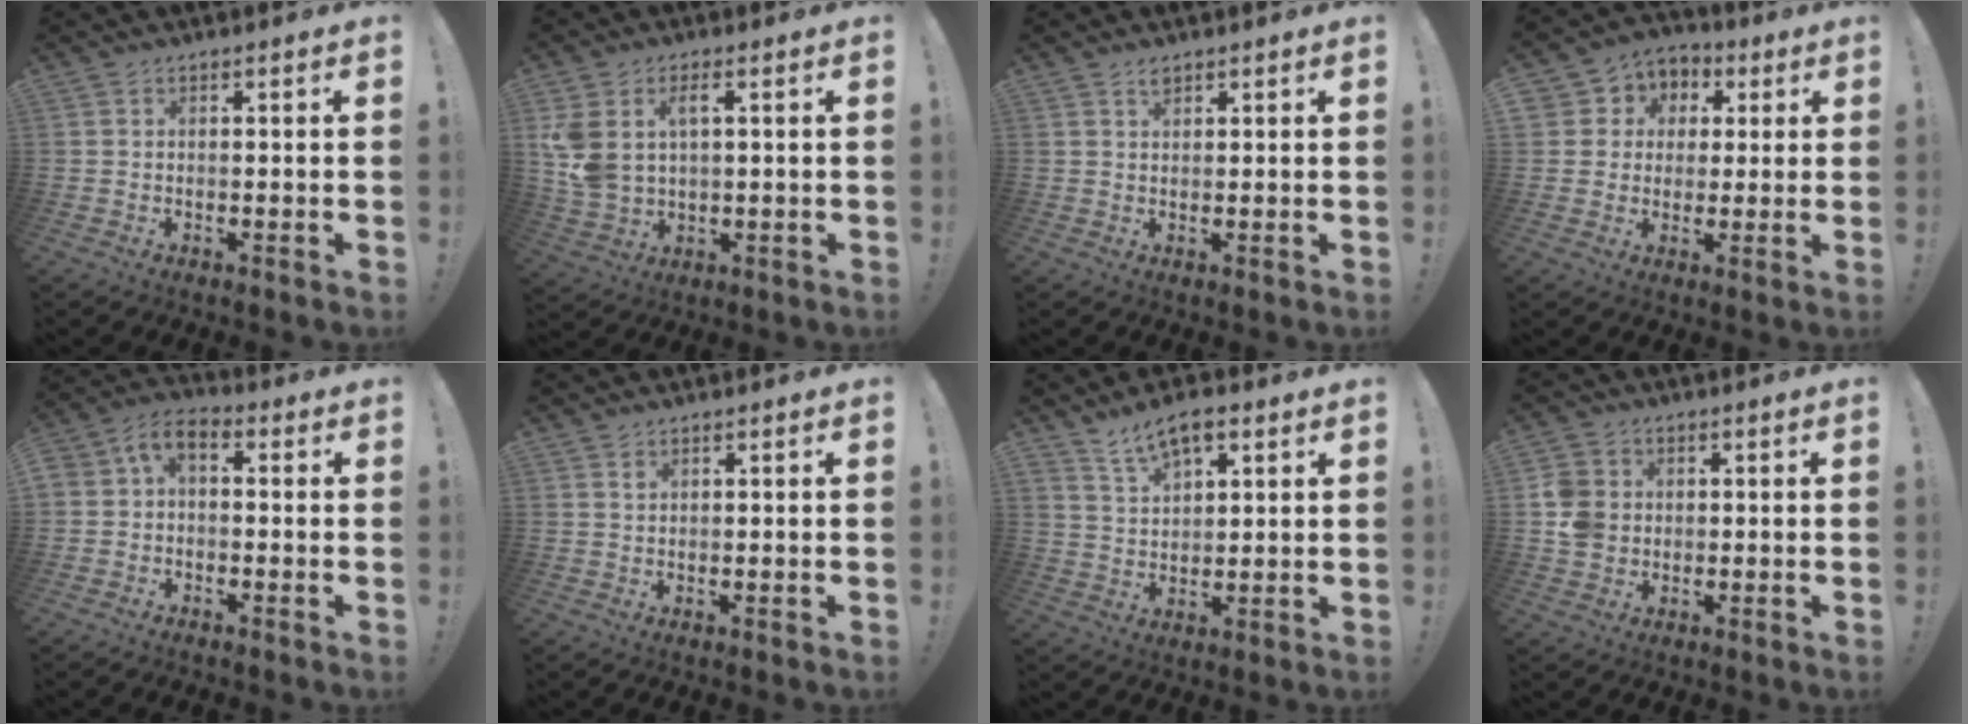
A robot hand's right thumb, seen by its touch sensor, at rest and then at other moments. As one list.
[{"total": 8.3, "force": [3.0, 5.2, 5.7], "torque": [-0.121, -0.008, 0.056]}, {"total": 1.7, "force": [1.3, 0.8, 0.7], "torque": [0.006, -0.011, 0.021]}, {"total": 7.5, "force": [0.3, 7.3, 1.8], "torque": [-0.032, -0.001, 0.011]}, {"total": 4.3, "force": [-0.7, 3.0, 3.1], "torque": [-0.065, 0.006, -0.010]}, {"total": 1.3, "force": [1.0, 0.7, 0.5], "torque": [0.005, -0.008, 0.016]}, {"total": 8.0, "force": [5.1, 4.0, 4.8], "torque": [-0.080, -0.016, 0.094]}, {"total": 7.6, "force": [0.1, 6.8, 3.2], "torque": [-0.065, 0.005, 0.004]}]